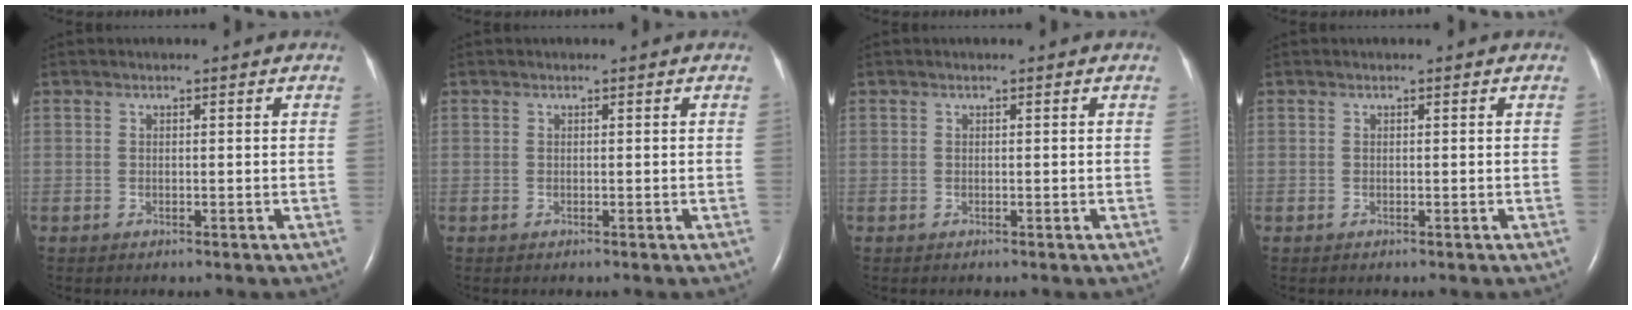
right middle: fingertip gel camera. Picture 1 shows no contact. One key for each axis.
{"total": 0.0}
{"total": 0.0}
{"total": 0.0}